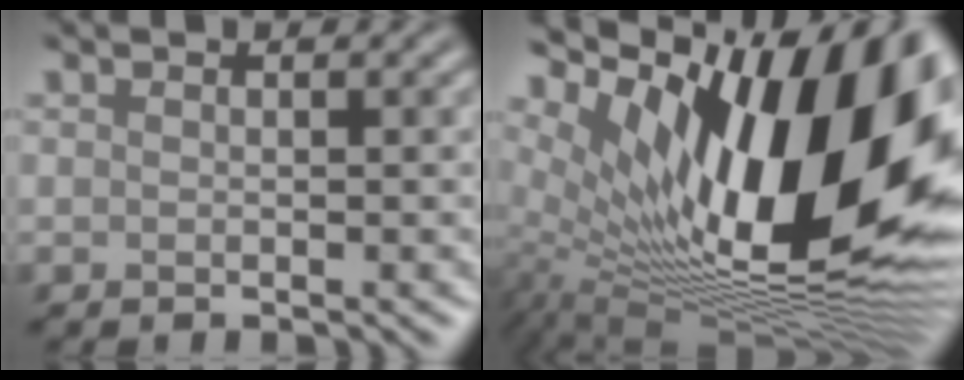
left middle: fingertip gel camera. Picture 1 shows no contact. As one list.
[{"total": 18.5, "force": [4.5, 8.1, 16.0], "torque": [-0.251, 0.009, 0.069]}]